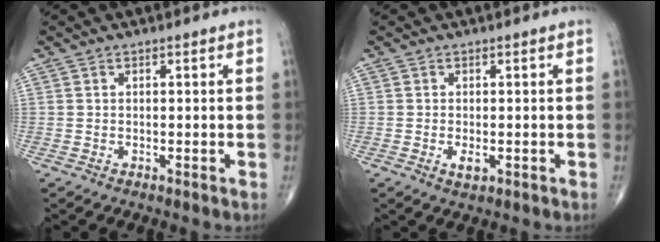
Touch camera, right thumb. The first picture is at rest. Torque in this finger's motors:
{"motor_torque": [-0.16, 0.46, 0.08, 0.27, 0.07]}